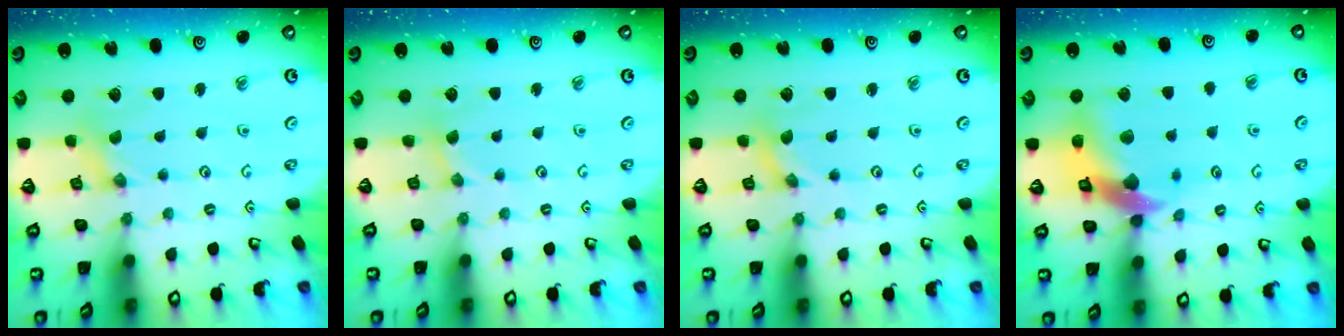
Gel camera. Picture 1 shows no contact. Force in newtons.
{"total": 1.7, "press": 1.7, "slide": 0.3}
{"total": 0.0}
{"total": 12.7, "press": 12.6, "slide": 1.9}